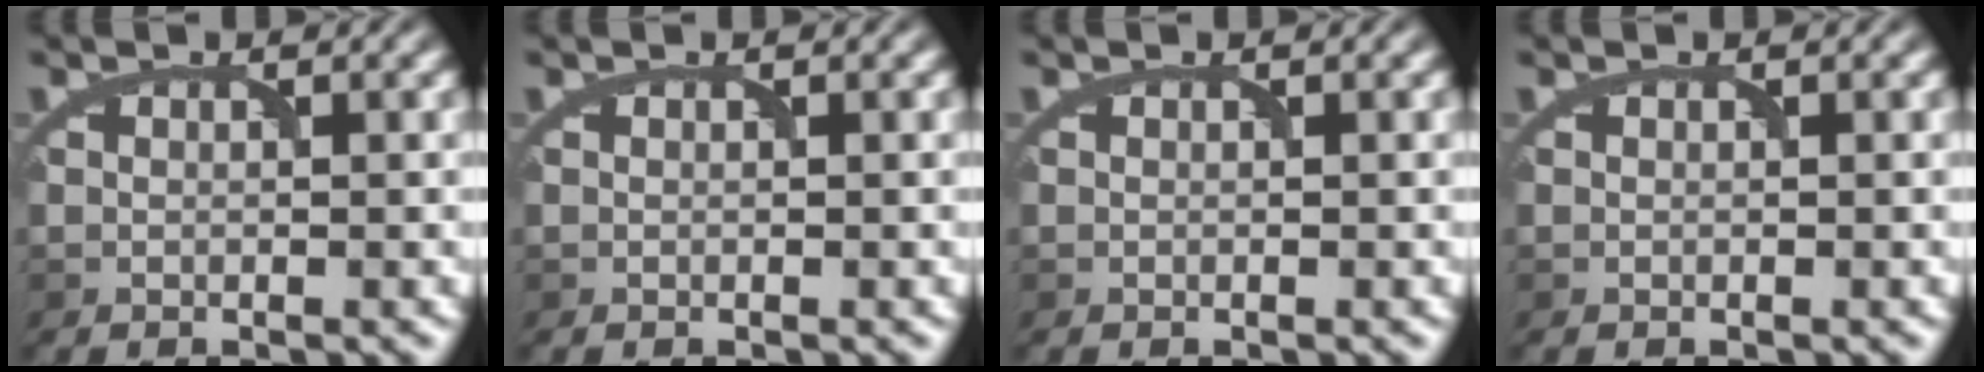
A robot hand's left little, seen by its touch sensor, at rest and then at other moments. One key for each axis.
{"total": 0.0}
{"total": 0.0}
{"total": 0.0}